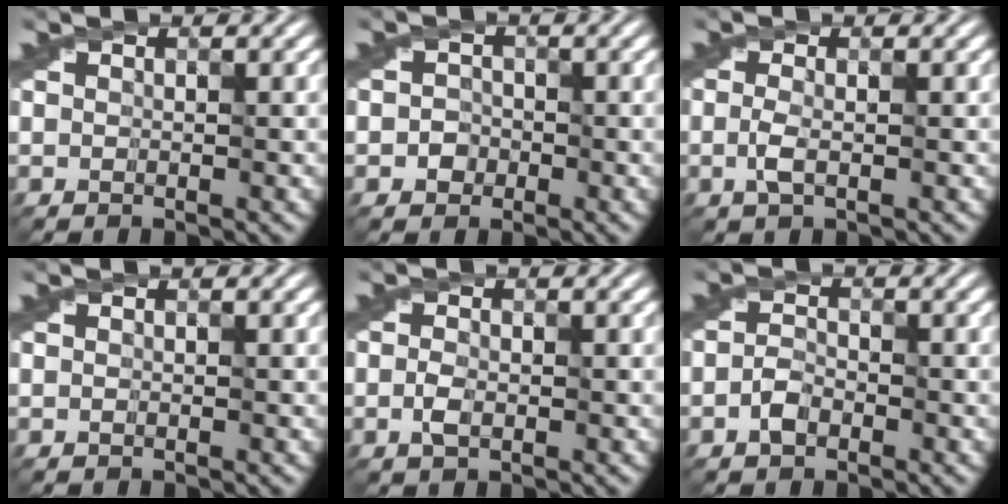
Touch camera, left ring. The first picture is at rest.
{"total": 1.3, "force": [-0.4, 1.2, 0.3], "torque": [0.003, 0.003, -0.011]}
{"total": 1.4, "force": [-0.3, 0.6, 1.3], "torque": [-0.029, 0.000, -0.010]}
{"total": 0.0}
{"total": 1.3, "force": [-0.3, 0.8, 1.0], "torque": [-0.021, 0.001, -0.009]}
{"total": 1.6, "force": [-0.8, 1.0, 0.9], "torque": [-0.019, 0.005, -0.019]}